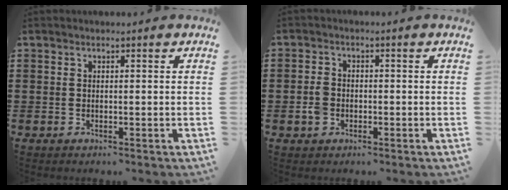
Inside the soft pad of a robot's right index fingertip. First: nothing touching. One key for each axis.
{"total": 2.6, "fx": -0.8, "fy": 2.0, "fz": 1.5, "tx": -0.045, "ty": -0.003, "tz": -0.019}